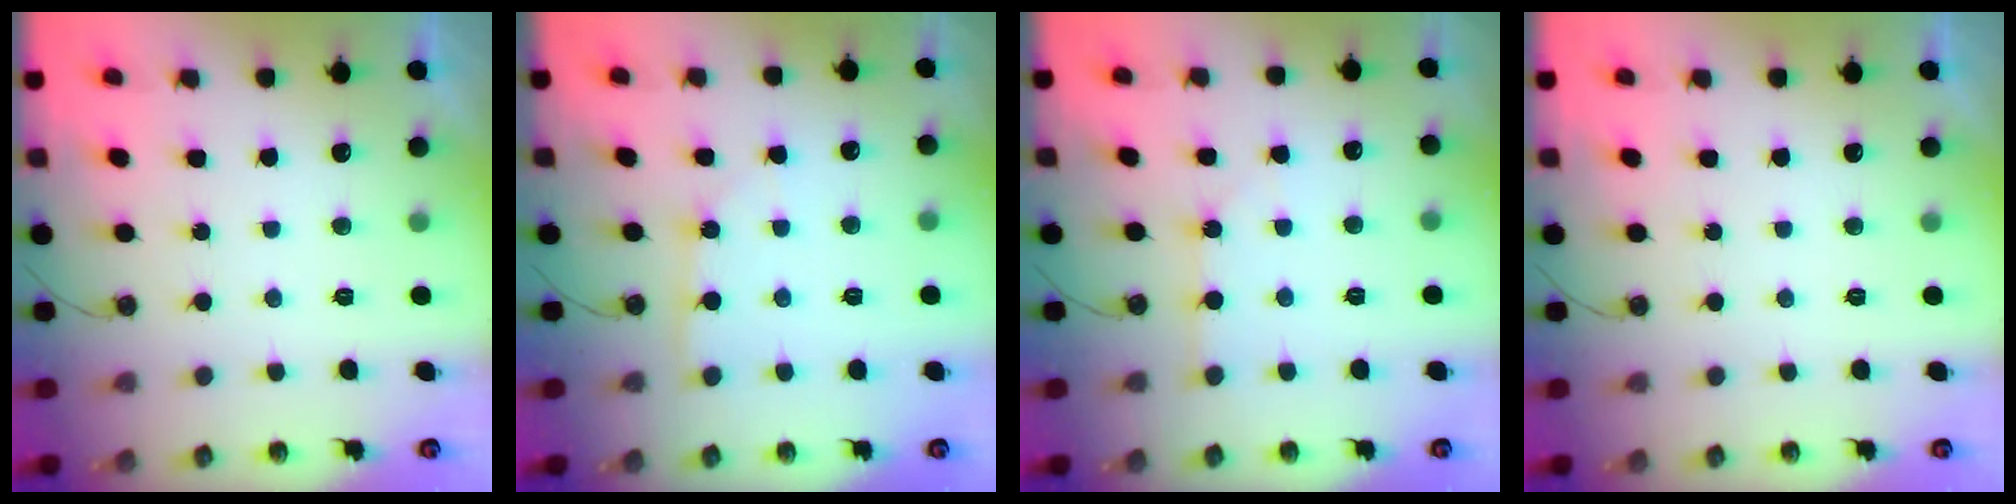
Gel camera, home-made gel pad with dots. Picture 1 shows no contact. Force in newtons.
{"total": 2.6, "press": 2.6, "slide": 0.2}
{"total": 1.7, "press": 1.6, "slide": 0.3}
{"total": 0.0}